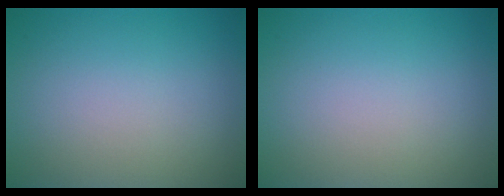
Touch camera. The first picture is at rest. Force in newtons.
{"total": 0.0}